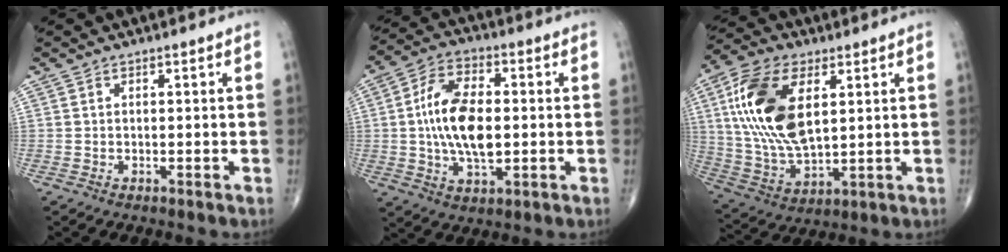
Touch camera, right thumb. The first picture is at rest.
{"total": 14.2, "force": [0.2, 7.3, 12.2], "torque": [-0.223, 0.007, 0.000]}
{"total": 18.9, "force": [5.1, 9.8, 15.3], "torque": [-0.303, -0.013, 0.099]}